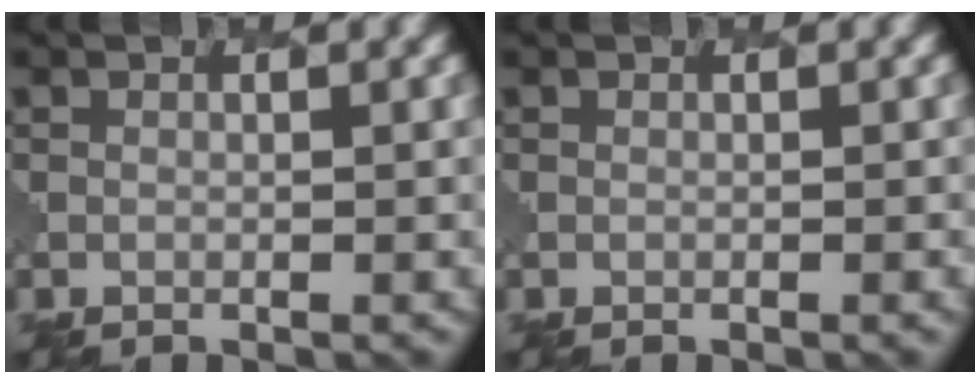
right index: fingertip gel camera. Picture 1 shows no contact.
{"total": 0.5, "force": [-0.1, 0.2, 0.5], "torque": [0.001, 0.000, -0.002]}